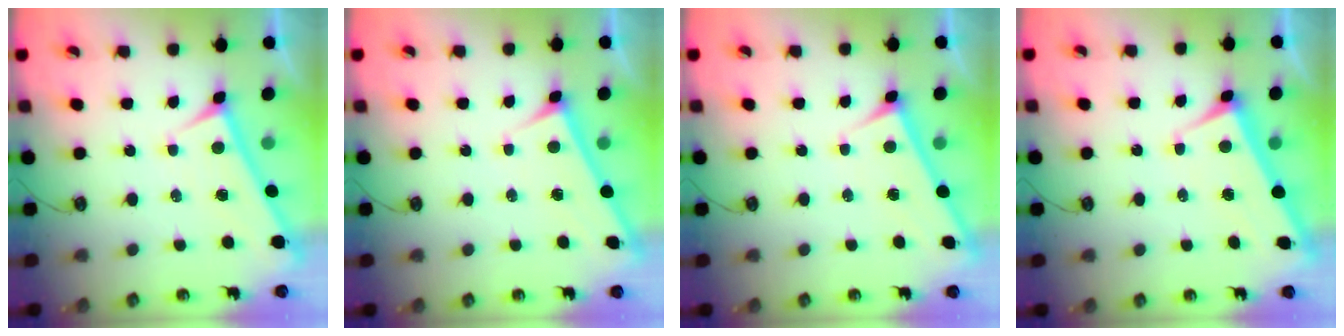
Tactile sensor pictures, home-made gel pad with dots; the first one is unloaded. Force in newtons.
{"total": 3.3, "press": 3.2, "slide": 0.3}
{"total": 3.1, "press": 3.1, "slide": 0.3}
{"total": 3.0, "press": 2.9, "slide": 0.9}